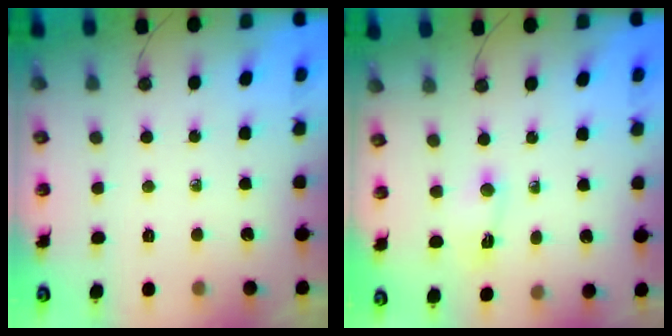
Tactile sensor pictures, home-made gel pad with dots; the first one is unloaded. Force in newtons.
{"total": 2.2, "press": 2.1, "slide": 0.3}